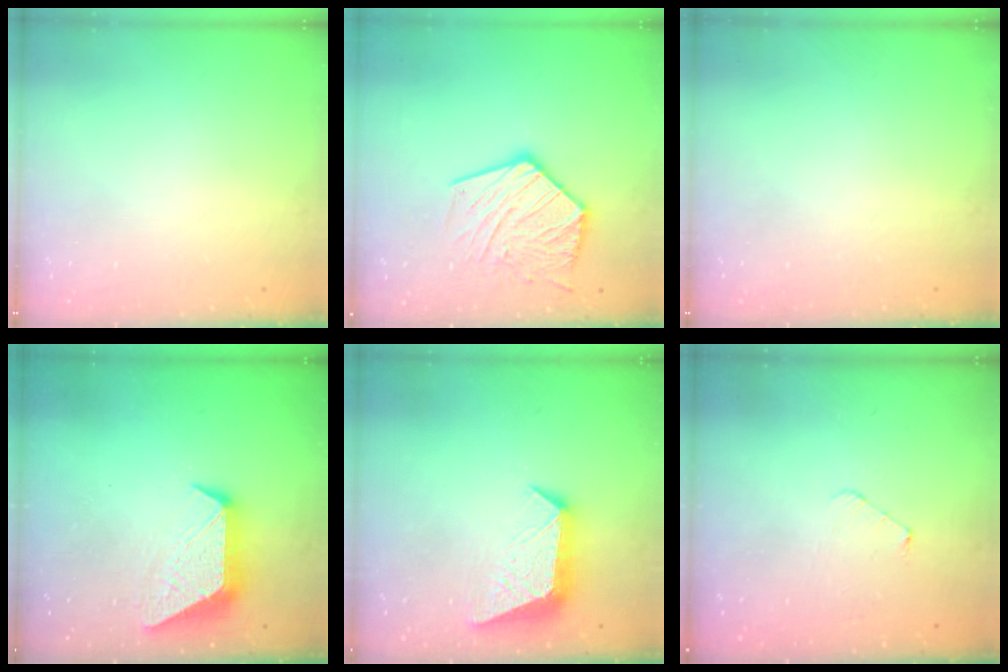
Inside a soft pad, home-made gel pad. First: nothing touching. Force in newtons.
{"total": 17.4, "press": 17.4, "slide": 1.7}
{"total": 0.0}
{"total": 11.3, "press": 11.2, "slide": 0.7}
{"total": 10.7, "press": 10.6, "slide": 1.1}
{"total": 3.8, "press": 3.8, "slide": 0.4}